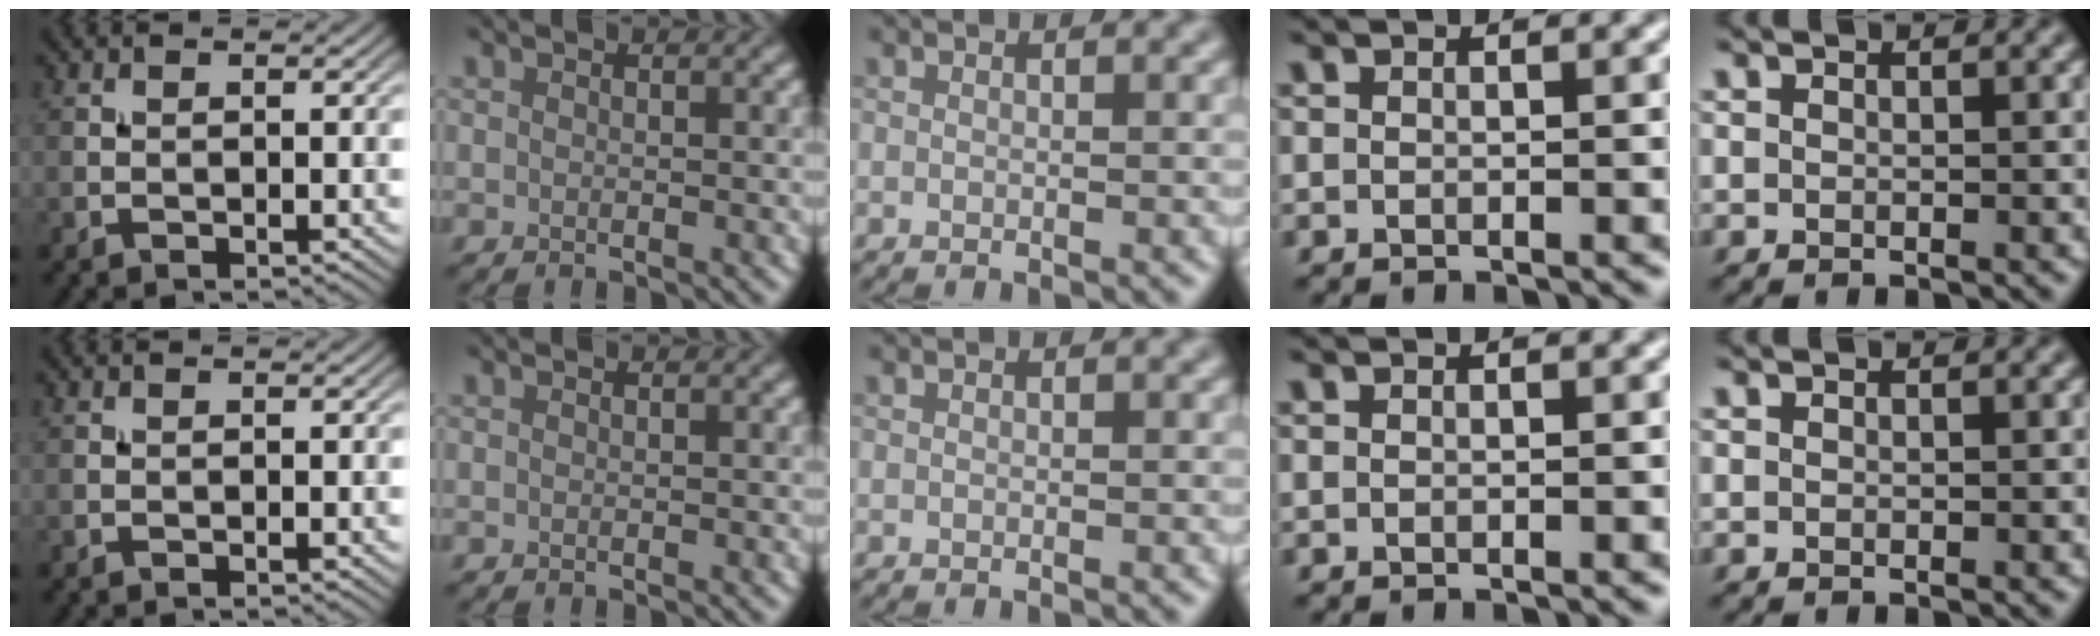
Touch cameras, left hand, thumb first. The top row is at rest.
{}